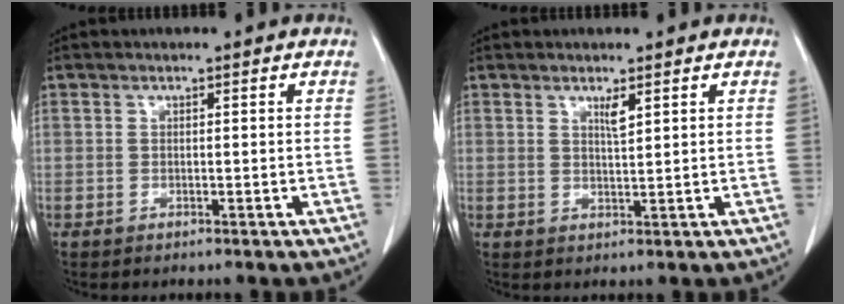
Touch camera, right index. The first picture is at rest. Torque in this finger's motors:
{"motor_torque": [0.04, -0.01, 0.00, 0.02]}